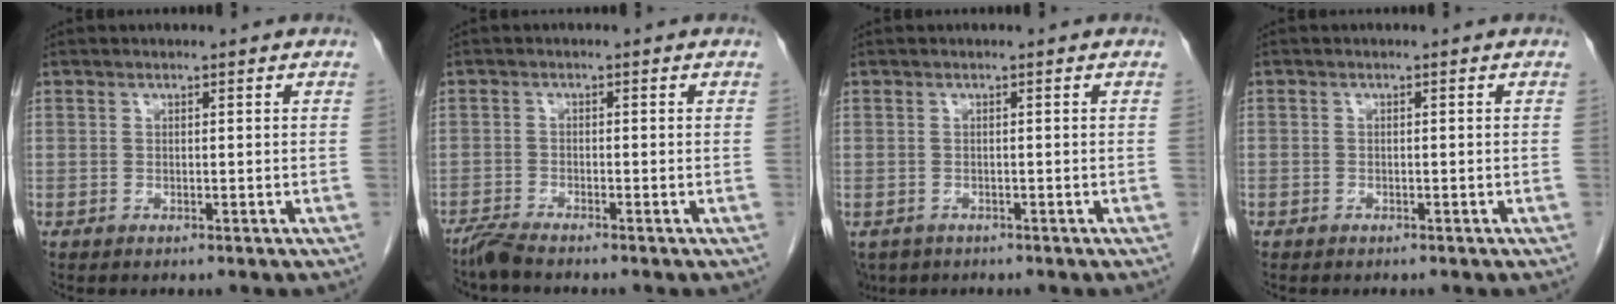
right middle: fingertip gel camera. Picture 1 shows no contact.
{"total": 2.4, "force": [-2.3, -0.2, 0.8], "torque": [-0.021, -0.009, -0.048]}
{"total": 3.6, "force": [-2.5, 2.4, 0.9], "torque": [-0.016, -0.002, -0.038]}
{"total": 0.8, "force": [-0.6, 0.6, 0.0], "torque": [-0.008, 0.004, -0.012]}